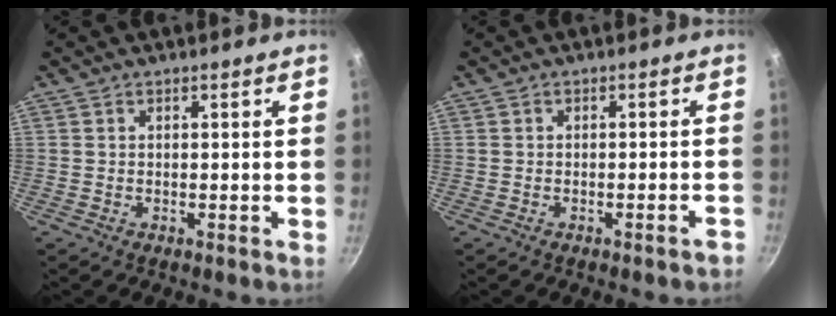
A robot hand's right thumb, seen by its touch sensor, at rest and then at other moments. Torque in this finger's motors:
{"motor_torque": [-0.10, -0.18, -0.08, 0.64, 0.02]}